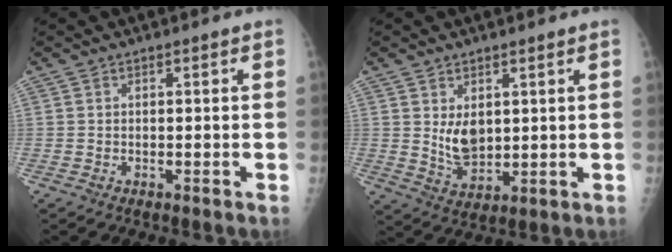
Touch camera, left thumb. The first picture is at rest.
{"total": 6.1, "force": [1.7, 3.8, 4.4], "torque": [-0.061, -0.022, 0.044]}